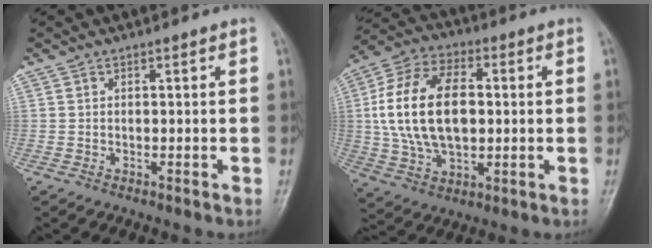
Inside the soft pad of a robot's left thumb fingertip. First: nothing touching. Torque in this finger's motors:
{"motor_torque": [1.12, 3.89, 1.94, -0.31, 0.58]}